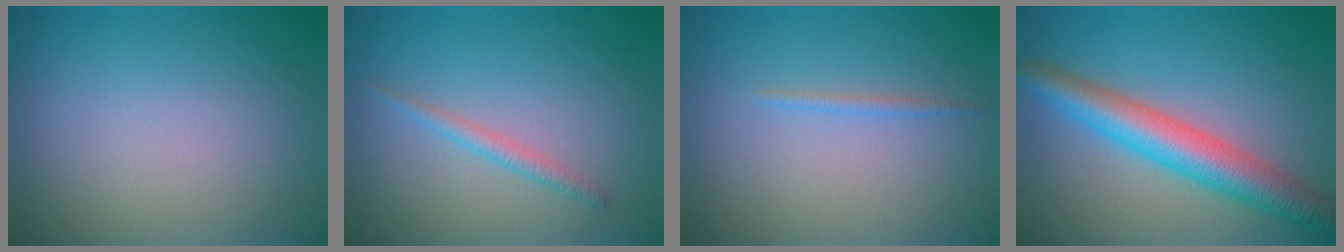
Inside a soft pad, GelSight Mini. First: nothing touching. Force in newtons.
{"total": 1.3, "press": 1.3, "slide": 0.1}
{"total": 0.7, "press": 0.7, "slide": 0.1}
{"total": 6.1, "press": 6.1, "slide": 0.2}